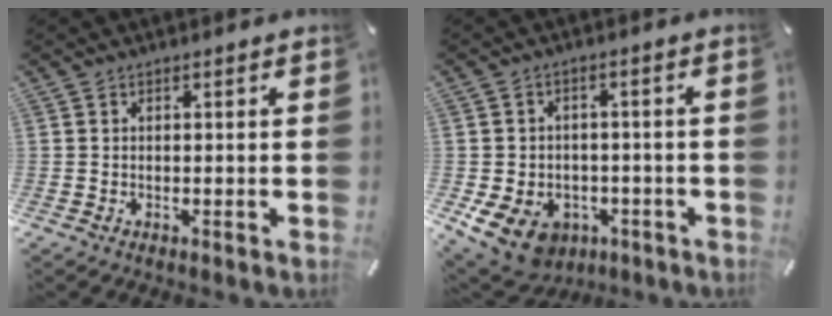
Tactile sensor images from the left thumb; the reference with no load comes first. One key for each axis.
{"total": 9.9, "fx": -4.7, "fy": 7.5, "fz": 4.5, "tx": -0.096, "ty": 0.025, "tz": -0.082}